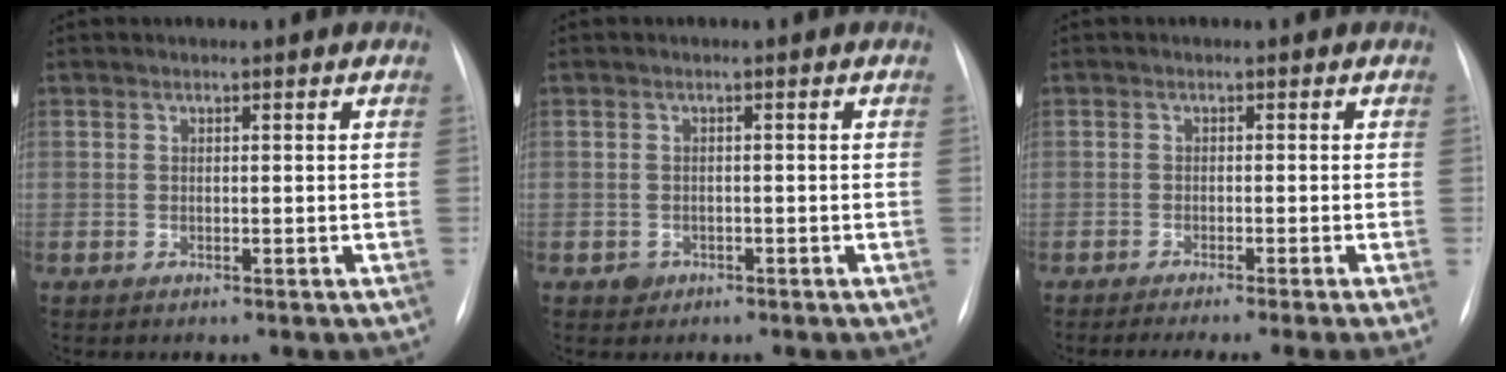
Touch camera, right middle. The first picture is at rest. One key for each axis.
{"total": 1.5, "fx": -0.8, "fy": 1.2, "fz": 0.1, "tx": 0.002, "ty": 0.005, "tz": -0.012}
{"total": 8.0, "fx": -6.5, "fy": -1.4, "fz": 4.5, "tx": -0.039, "ty": -0.018, "tz": -0.093}